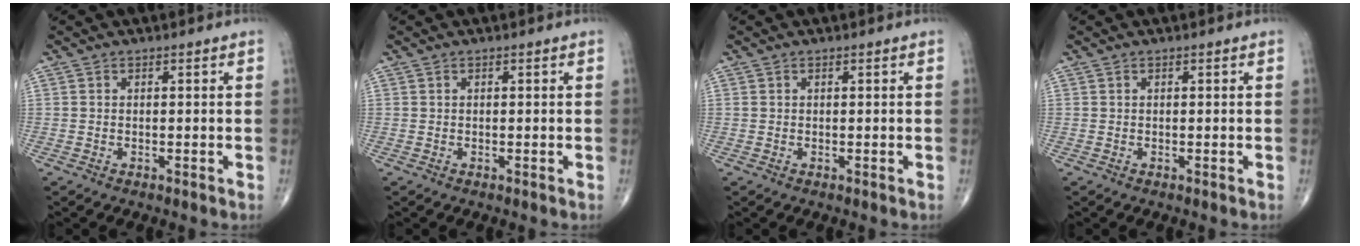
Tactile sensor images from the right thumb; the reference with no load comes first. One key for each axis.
{"total": 0.0}
{"total": 0.0}
{"total": 0.0}